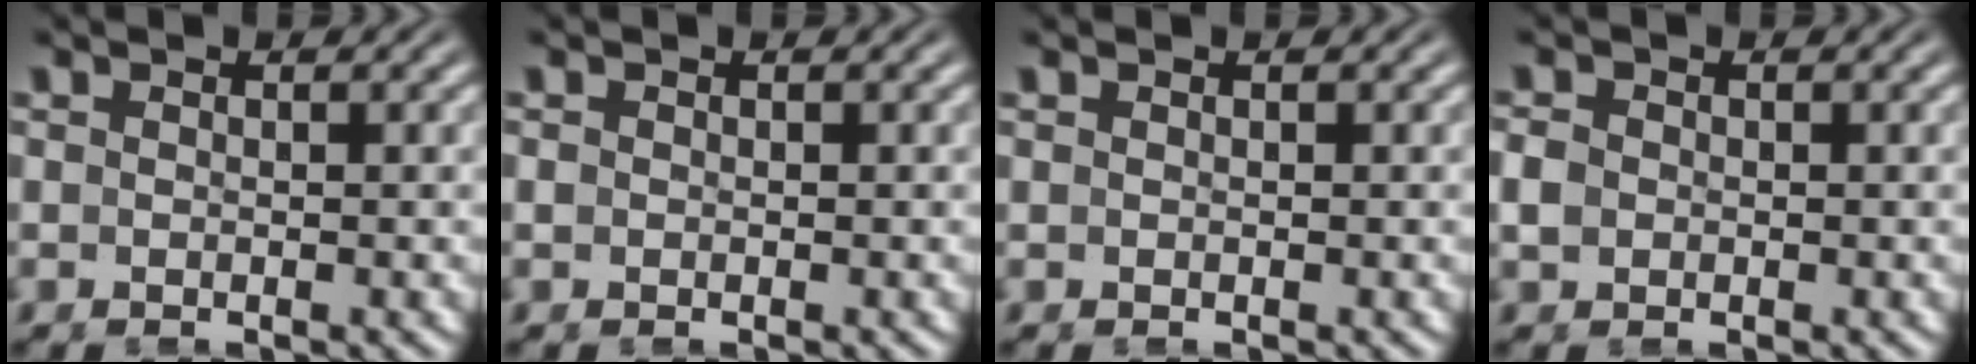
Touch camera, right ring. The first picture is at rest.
{"total": 0.6, "force": [0.0, 0.6, 0.3], "torque": [-0.008, -0.004, 0.002]}
{"total": 0.0}
{"total": 1.2, "force": [-0.1, 1.0, 0.6], "torque": [-0.021, -0.004, 0.000]}